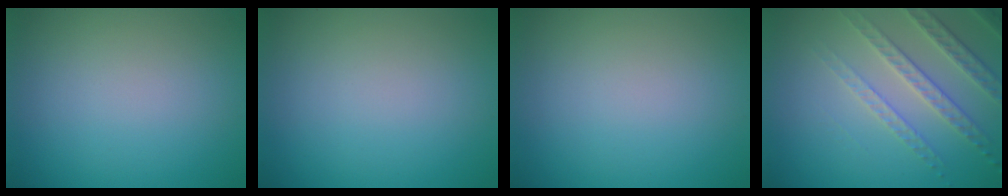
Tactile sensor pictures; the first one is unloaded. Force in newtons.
{"total": 0.0}
{"total": 0.0}
{"total": 4.4, "press": 3.3, "slide": 2.9}